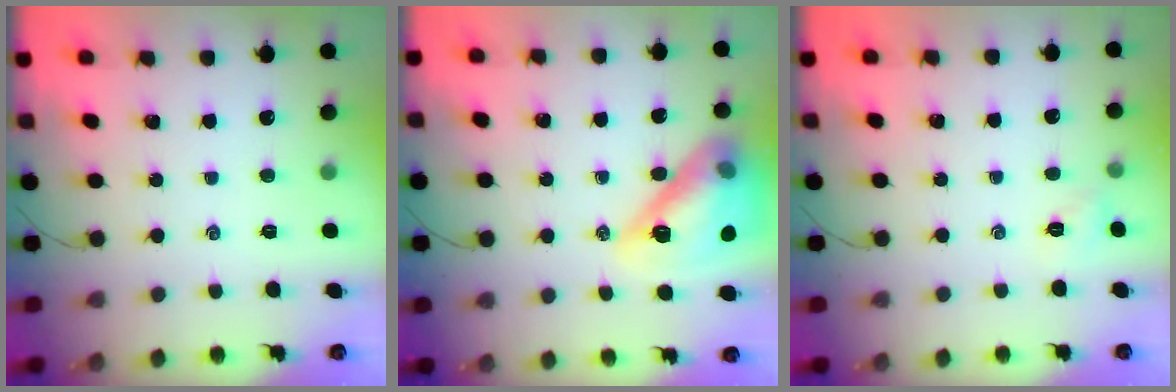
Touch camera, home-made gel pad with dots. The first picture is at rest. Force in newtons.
{"total": 21.6, "press": 21.2, "slide": 4.3}
{"total": 2.2, "press": 2.2, "slide": 0.5}